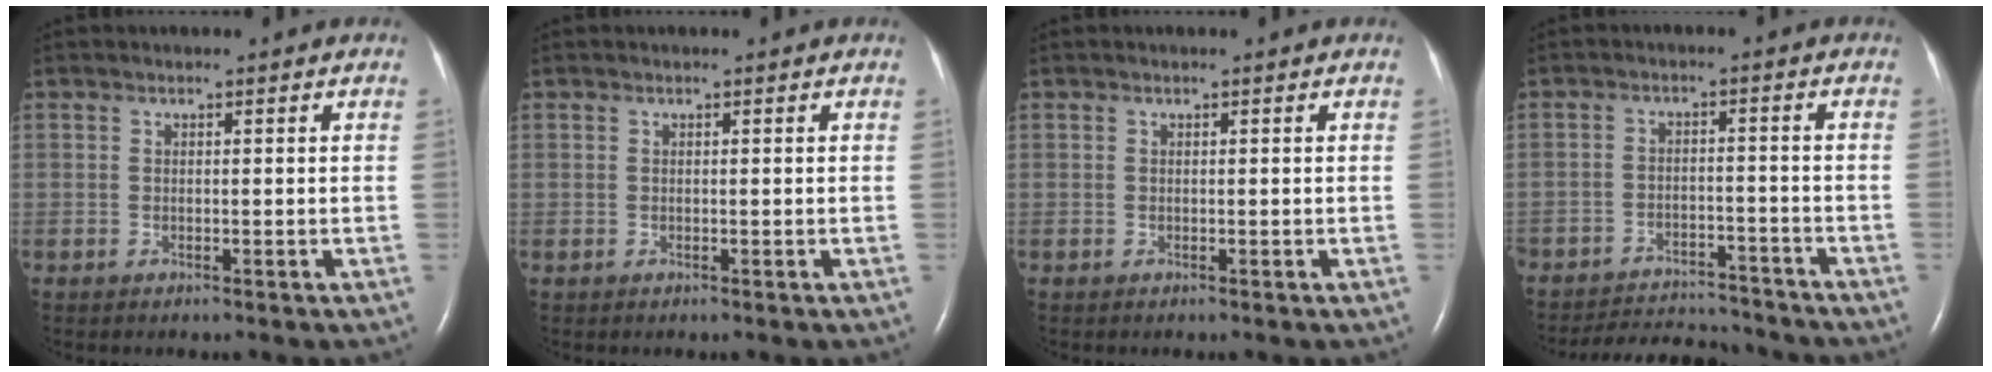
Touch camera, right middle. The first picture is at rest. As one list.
[{"total": 0.0}, {"total": 0.0}, {"total": 11.1, "force": [-10.8, 1.9, 1.8], "torque": [-0.027, -0.003, -0.155]}]